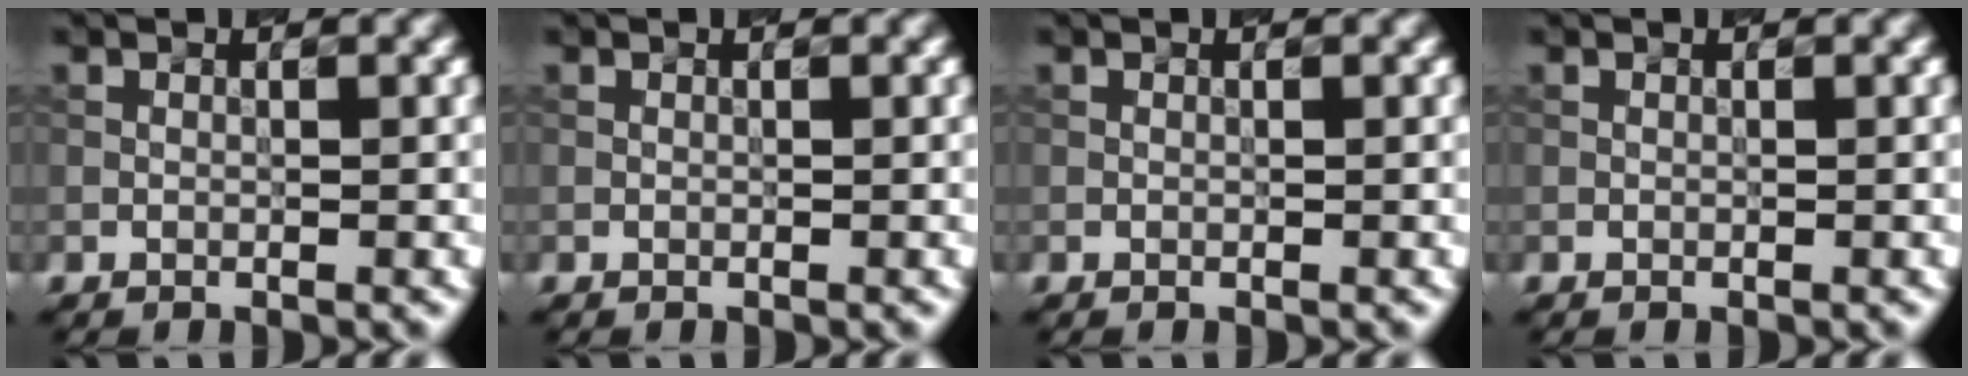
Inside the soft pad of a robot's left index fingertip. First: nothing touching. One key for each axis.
{"total": 0.0}
{"total": 0.0}
{"total": 0.0}